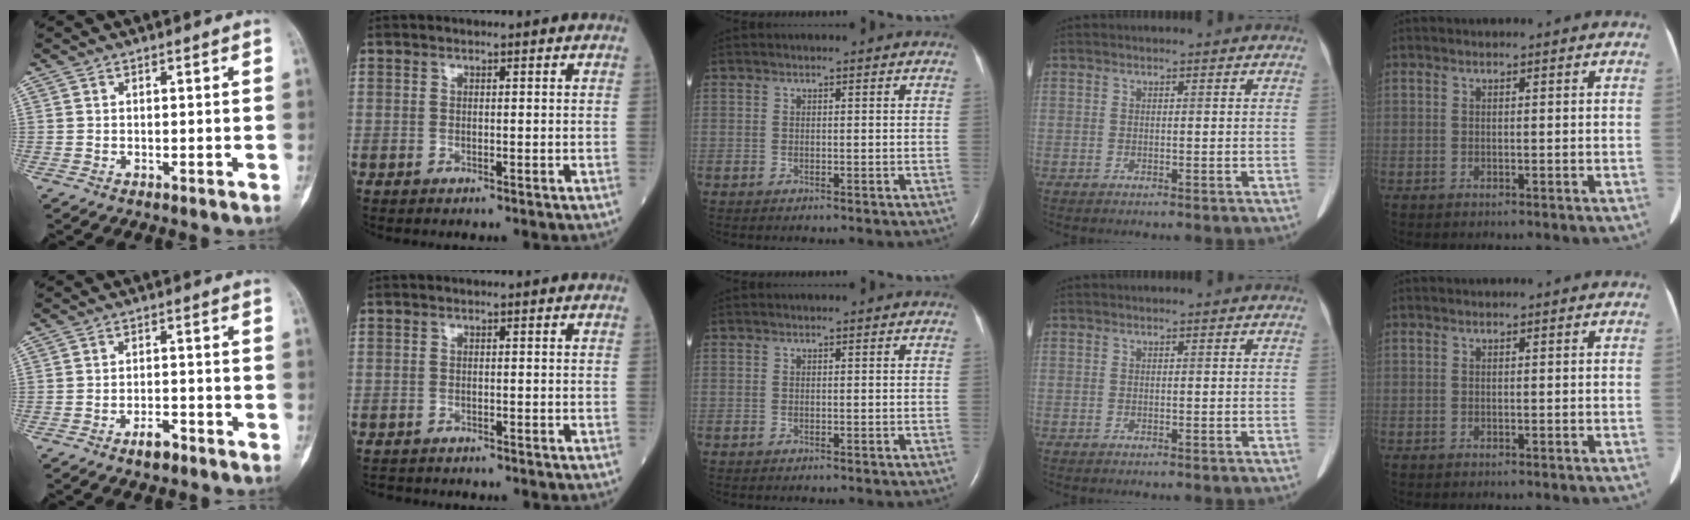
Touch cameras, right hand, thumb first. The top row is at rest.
{"thumb": {"total": 3.3, "force": [-2.3, 1.3, 1.9], "torque": [-0.030, 0.015, -0.038]}, "index": {"total": 2.9, "force": [-2.7, 0.9, 0.7], "torque": [-0.013, -0.005, -0.036]}}